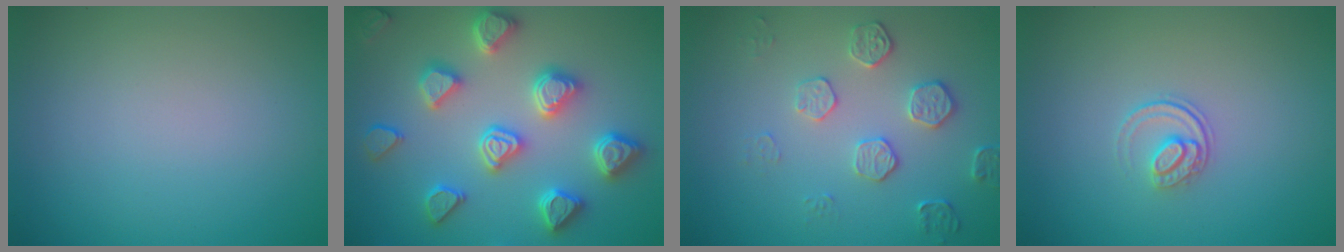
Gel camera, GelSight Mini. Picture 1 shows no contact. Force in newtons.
{"total": 5.4, "press": 5.3, "slide": 1.2}
{"total": 2.2, "press": 1.8, "slide": 1.2}
{"total": 1.5, "press": 1.1, "slide": 1.1}